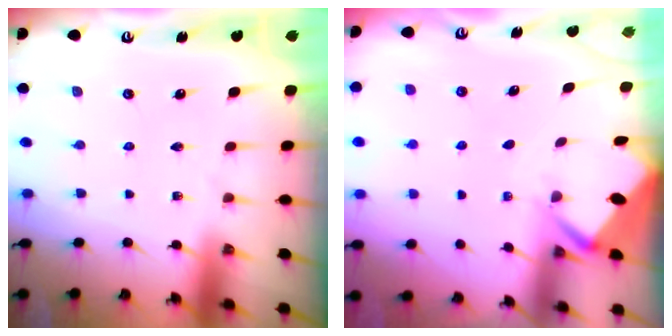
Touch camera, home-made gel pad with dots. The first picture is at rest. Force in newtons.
{"total": 2.7, "press": 2.7, "slide": 0.2}